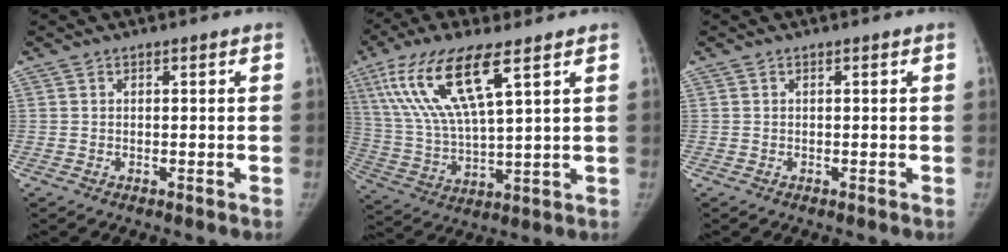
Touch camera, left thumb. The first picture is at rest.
{"total": 16.6, "force": [8.0, 4.5, 13.8], "torque": [-0.289, -0.021, 0.160]}
{"total": 0.0}